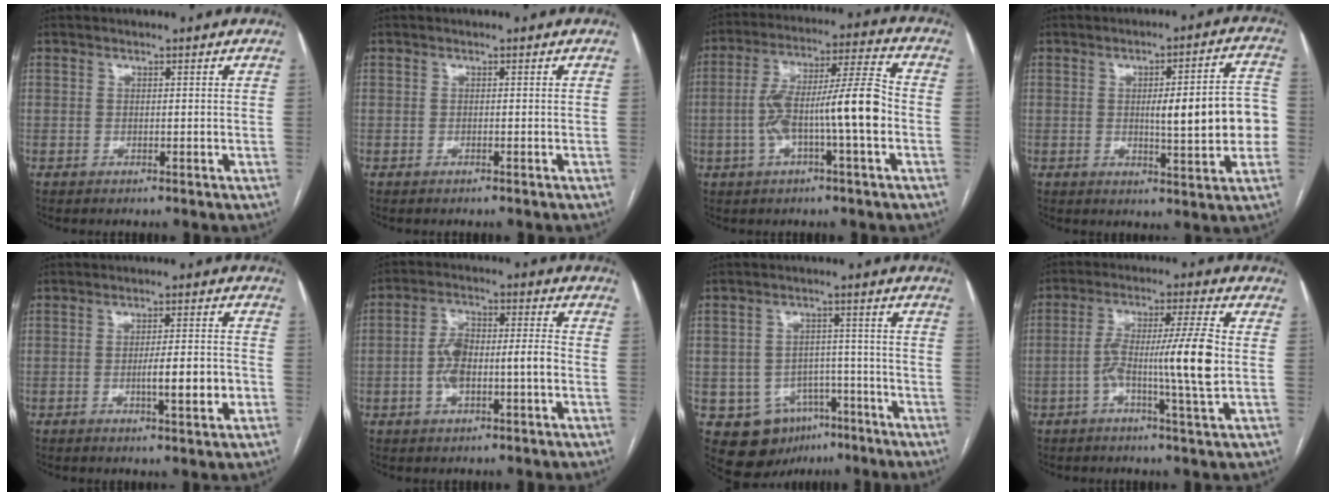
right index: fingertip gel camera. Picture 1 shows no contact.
{"total": 0.5, "force": [-0.5, 0.1, 0.2], "torque": [-0.008, -0.001, -0.008]}
{"total": 13.3, "force": [-2.5, 0.9, 13.0], "torque": [-0.235, 0.024, -0.045]}
{"total": 11.8, "force": [-0.7, 2.1, 11.6], "torque": [-0.148, 0.022, -0.004]}
{"total": 6.9, "force": [-1.9, 0.6, 6.6], "torque": [-0.102, 0.000, -0.027]}
{"total": 8.9, "force": [-1.8, 2.6, 8.3], "torque": [-0.162, 0.024, -0.031]}
{"total": 10.5, "force": [-5.3, 8.3, 3.7], "torque": [-0.055, 0.023, -0.068]}
{"total": 11.7, "force": [-1.5, -0.6, 11.6], "torque": [-0.210, 0.008, -0.032]}